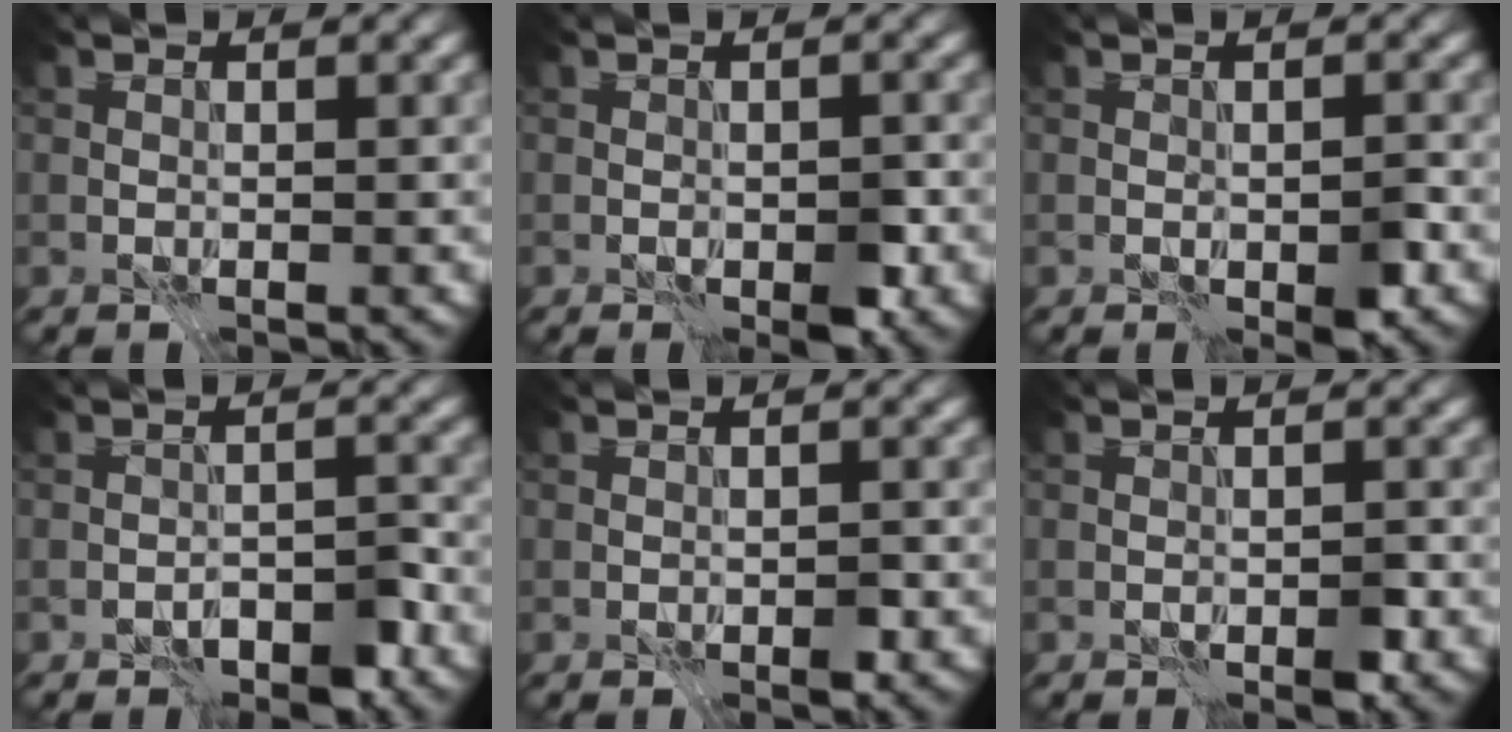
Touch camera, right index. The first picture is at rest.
{"total": 2.5, "force": [-1.0, 1.2, 2.0], "torque": [-0.031, -0.007, -0.015]}
{"total": 2.2, "force": [-1.0, 0.9, 1.8], "torque": [-0.028, -0.007, -0.014]}
{"total": 3.5, "force": [-2.5, 1.6, 2.0], "torque": [-0.022, 0.003, -0.040]}
{"total": 1.4, "force": [-0.8, 0.6, 1.0], "torque": [-0.012, -0.005, -0.011]}
{"total": 1.8, "force": [-0.9, 0.7, 1.4], "torque": [-0.020, -0.005, -0.014]}